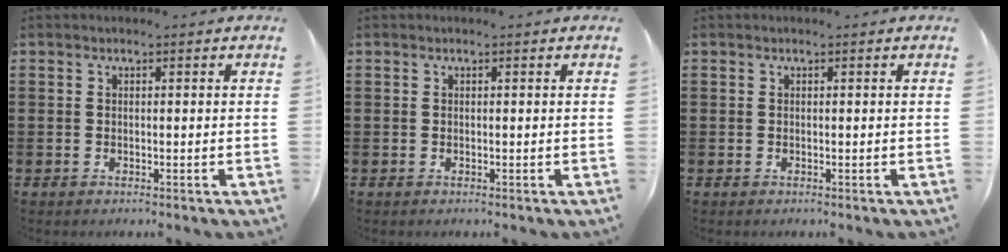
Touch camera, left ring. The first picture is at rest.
{"total": 0.0}
{"total": 0.0}